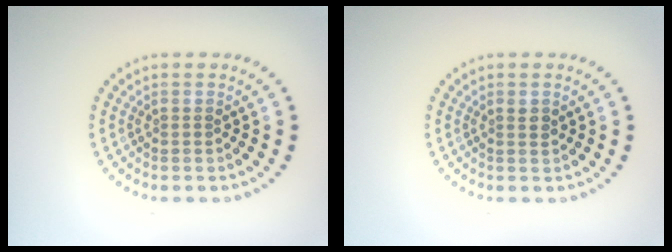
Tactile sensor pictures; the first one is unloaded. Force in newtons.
{"total": 0.8, "press": 0.7, "slide": 0.4}